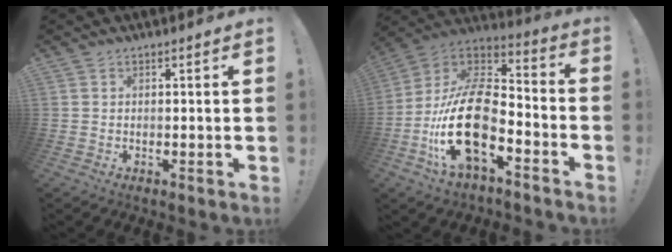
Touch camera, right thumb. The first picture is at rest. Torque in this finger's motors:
{"motor_torque": [2.27, 2.73, 2.03, -0.74, 0.74]}